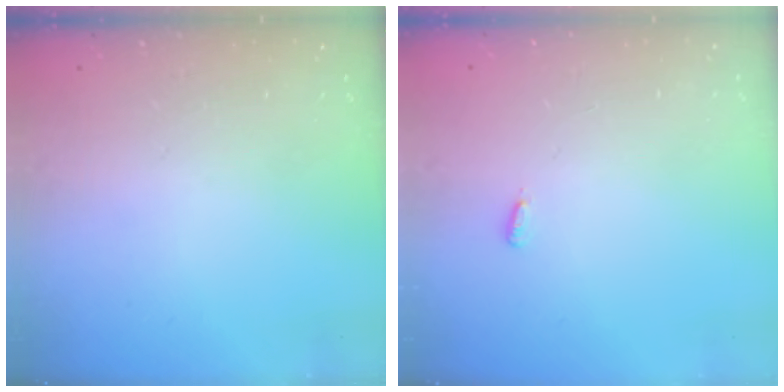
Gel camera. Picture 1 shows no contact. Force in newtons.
{"total": 2.7, "press": 2.6, "slide": 0.9}